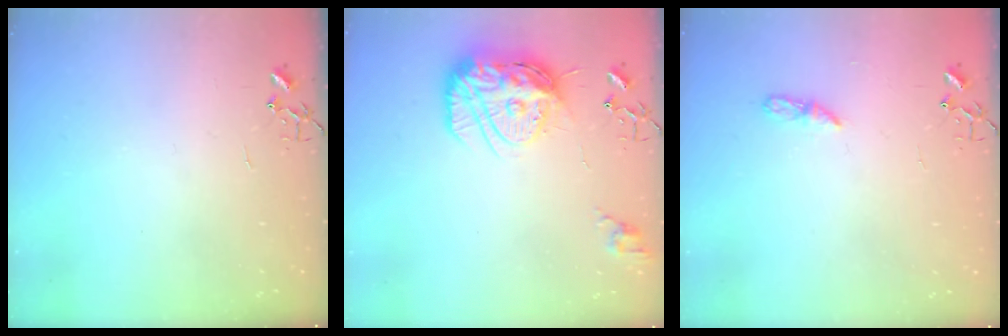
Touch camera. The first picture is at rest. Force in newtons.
{"total": 19.4, "press": 19.4, "slide": 1.7}
{"total": 5.0, "press": 4.9, "slide": 0.6}